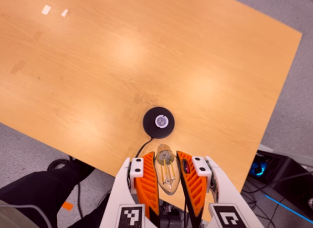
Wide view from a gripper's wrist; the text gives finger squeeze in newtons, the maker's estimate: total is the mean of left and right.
{"total": 19.4, "left": 21.0, "right": 17.9}